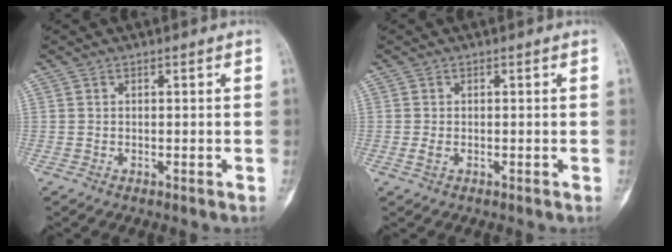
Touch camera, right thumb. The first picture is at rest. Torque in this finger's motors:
{"motor_torque": [0.92, 0.92, 0.03, -0.03, 0.00]}